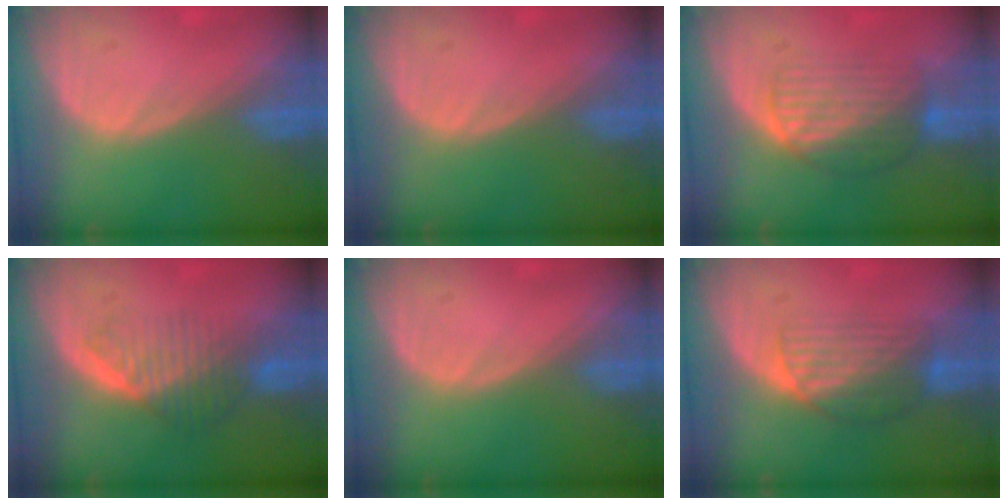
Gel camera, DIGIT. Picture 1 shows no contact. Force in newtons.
{"total": 0.0}
{"total": 6.8, "press": 6.5, "slide": 1.9}
{"total": 6.5, "press": 5.7, "slide": 3.1}
{"total": 0.0}
{"total": 6.6, "press": 5.8, "slide": 3.0}